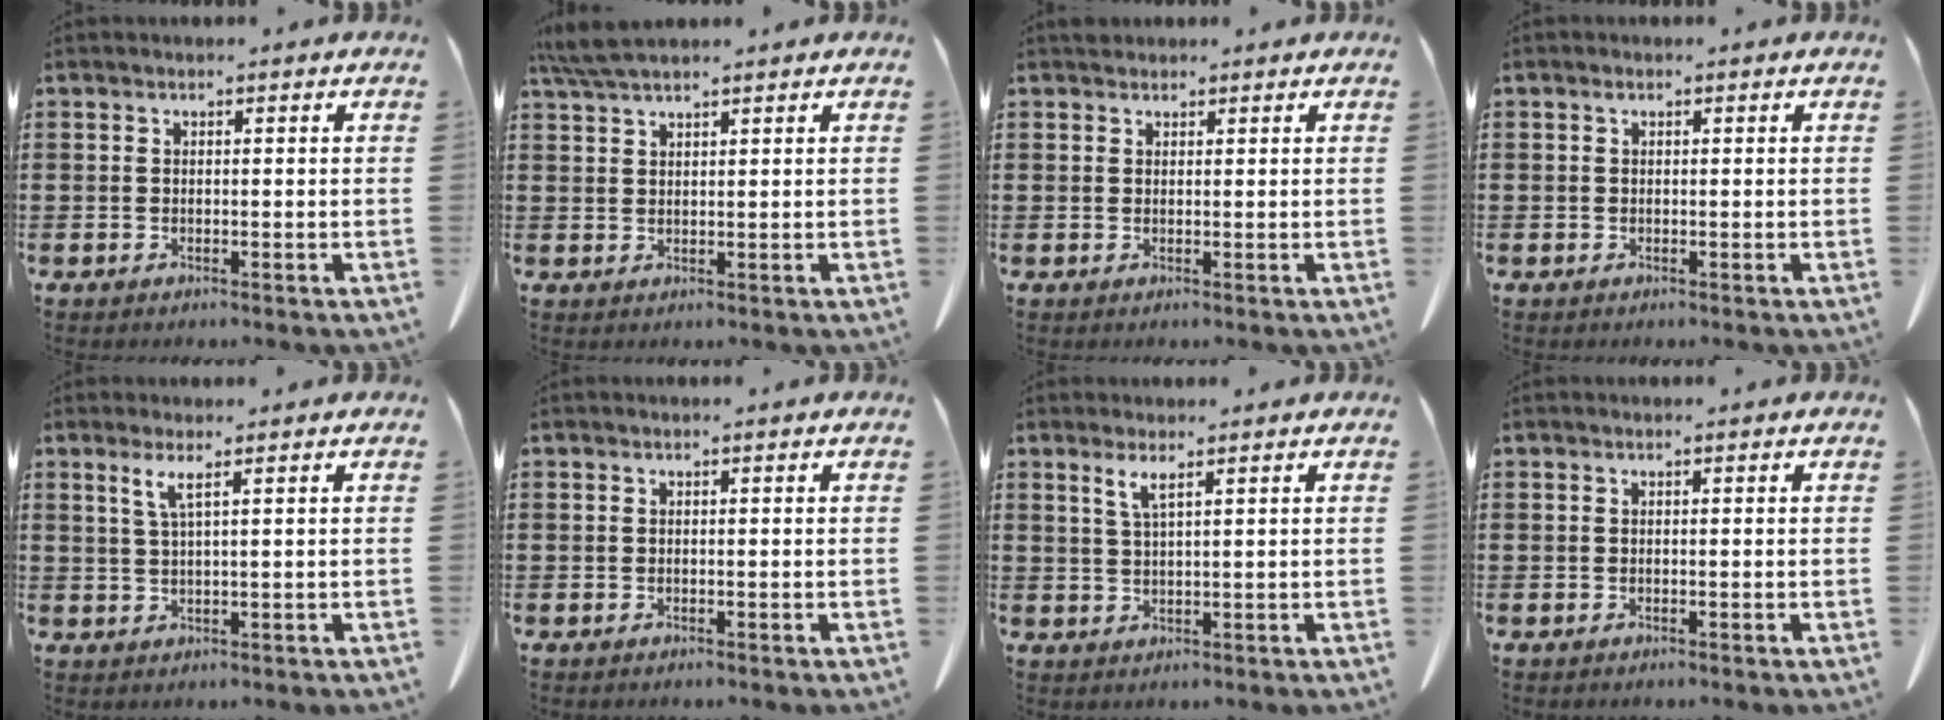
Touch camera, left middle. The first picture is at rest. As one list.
[{"total": 4.0, "force": [3.3, 0.5, 2.2], "torque": [-0.053, -0.005, 0.065]}, {"total": 1.1, "force": [1.0, 0.5, 0.1], "torque": [0.003, -0.002, 0.019]}, {"total": 0.6, "force": [0.2, 0.6, 0.3], "torque": [-0.008, 0.003, 0.004]}, {"total": 2.7, "force": [1.4, -0.2, 2.2], "torque": [-0.050, -0.005, 0.025]}, {"total": 0.0}, {"total": 2.7, "force": [1.7, 0.1, 2.1], "torque": [-0.046, -0.002, 0.030]}, {"total": 0.0}]